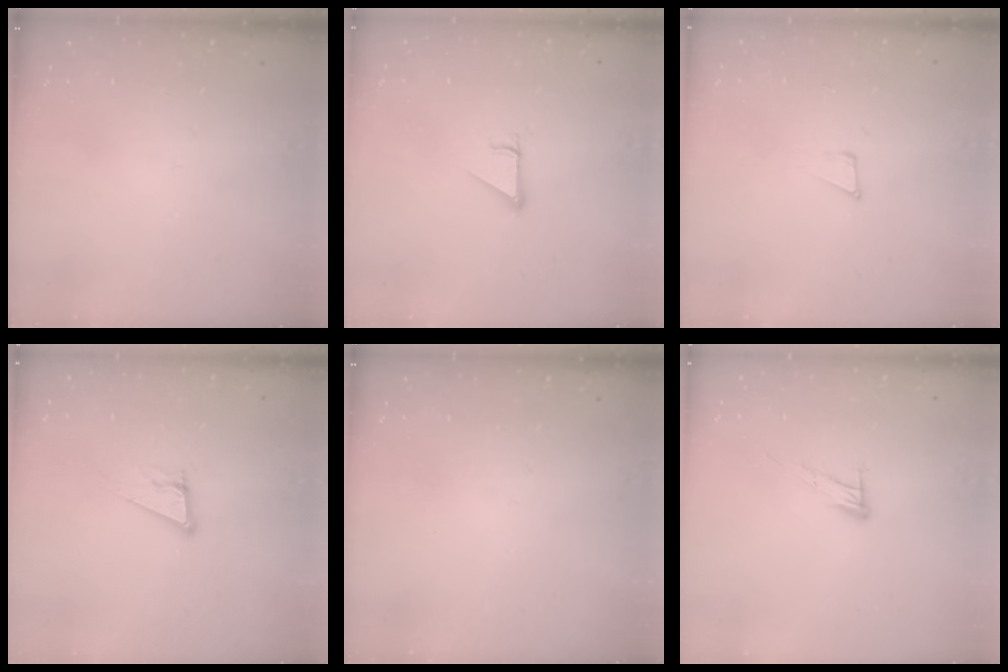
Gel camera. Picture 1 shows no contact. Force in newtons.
{"total": 2.7, "press": 2.7, "slide": 0.3}
{"total": 4.6, "press": 4.5, "slide": 0.8}
{"total": 8.6, "press": 8.3, "slide": 2.4}
{"total": 0.0}
{"total": 8.4, "press": 8.4, "slide": 0.4}